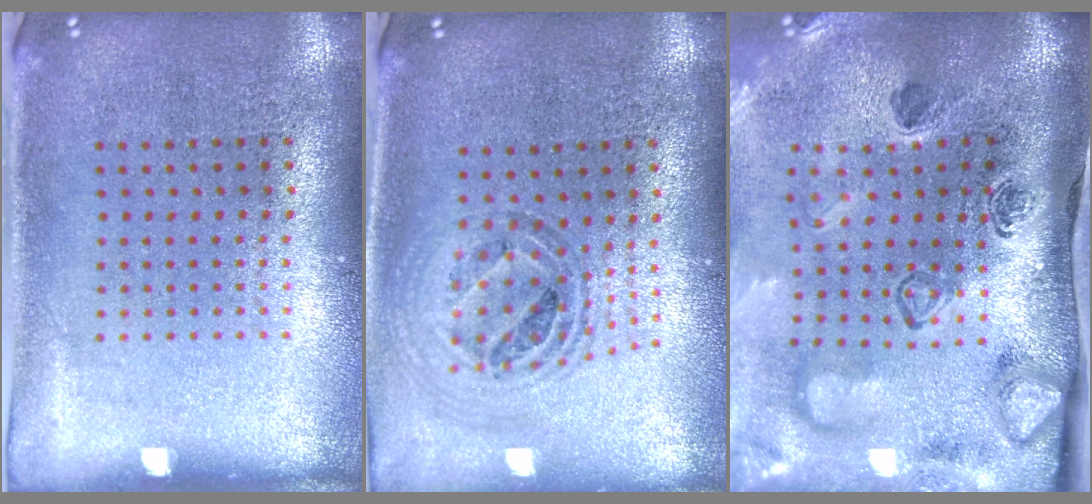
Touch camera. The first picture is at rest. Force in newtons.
{"total": 1.0, "press": 1.0, "slide": 0.3}
{"total": 4.7, "press": 3.2, "slide": 3.4}